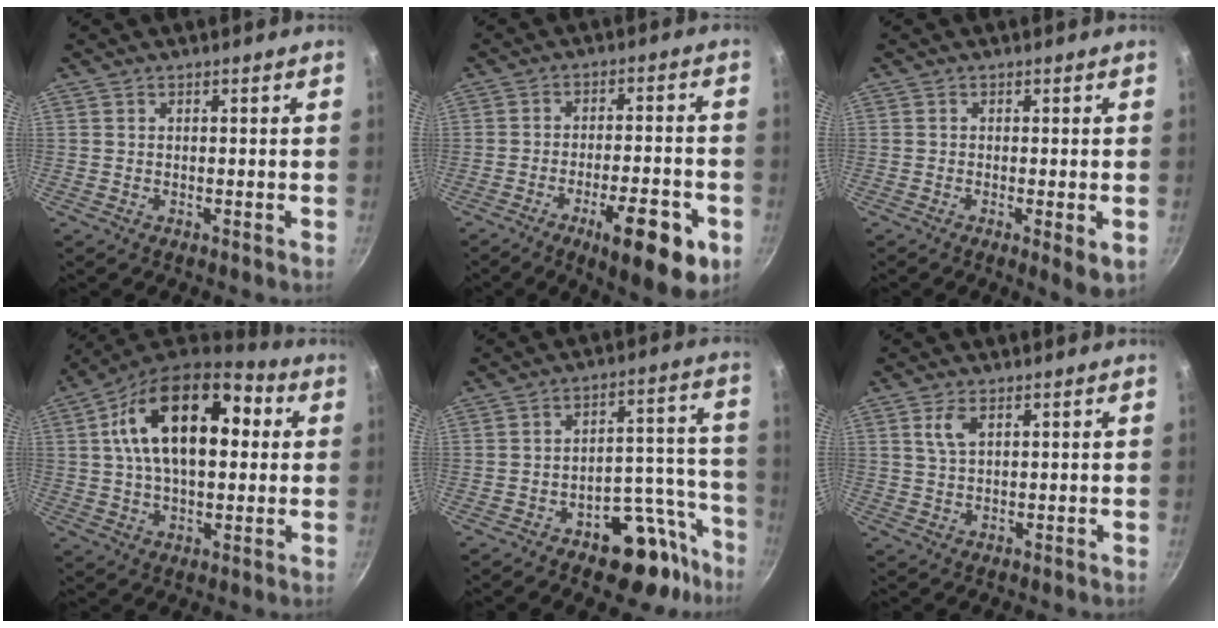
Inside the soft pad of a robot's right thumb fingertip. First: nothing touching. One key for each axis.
{"total": 14.7, "fx": -6.7, "fy": 4.4, "fz": 12.3, "tx": -0.166, "ty": 0.019, "tz": -0.091}
{"total": 3.9, "fx": -1.0, "fy": 0.9, "fz": 3.7, "tx": -0.059, "ty": -0.011, "tz": -0.017}
{"total": 21.7, "fx": 4.6, "fy": 12.0, "fz": 17.5, "tx": -0.276, "ty": 0.022, "tz": 0.063}
{"total": 13.4, "fx": -8.6, "fy": 6.5, "fz": 7.9, "tx": -0.059, "ty": 0.096, "tz": -0.121}
{"total": 3.4, "fx": 1.5, "fy": 1.6, "fz": 2.6, "tx": -0.052, "ty": 0.000, "tz": 0.034}